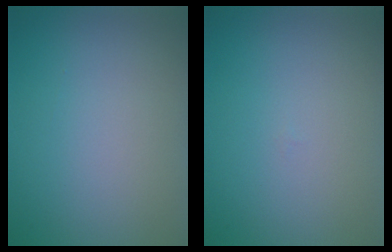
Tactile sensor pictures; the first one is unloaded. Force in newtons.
{"total": 0.0}